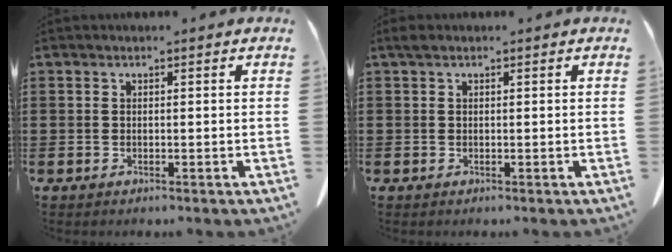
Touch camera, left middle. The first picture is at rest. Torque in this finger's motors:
{"motor_torque": [0.64, 0.64, -0.32, -0.11]}